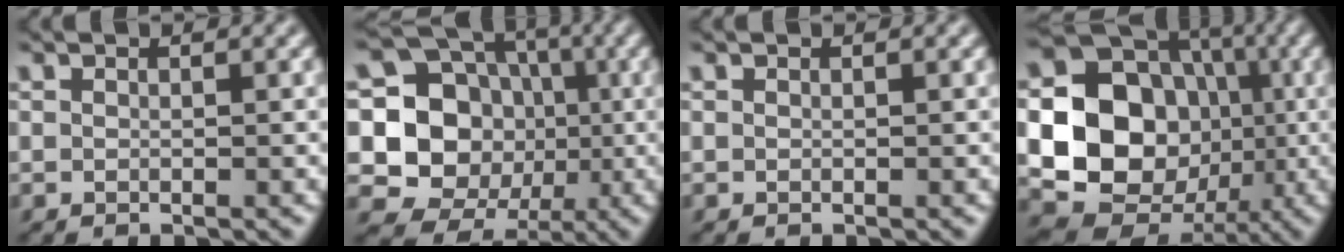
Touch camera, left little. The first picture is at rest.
{"total": 13.2, "force": [-0.7, 12.0, 5.5], "torque": [-0.122, 0.013, -0.032]}
{"total": 0.0}
{"total": 16.8, "force": [-1.7, 14.2, 8.8], "torque": [-0.166, -0.014, -0.054]}